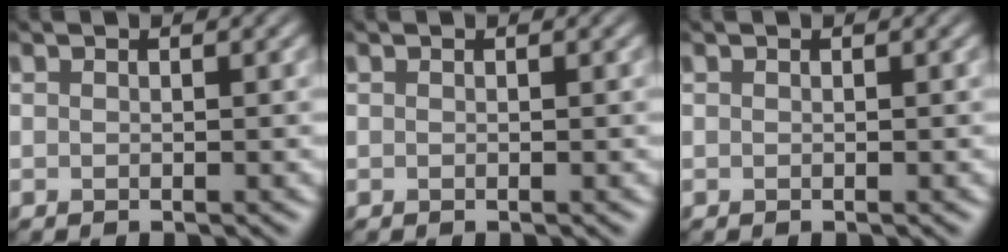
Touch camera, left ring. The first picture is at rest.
{"total": 0.0}
{"total": 0.0}